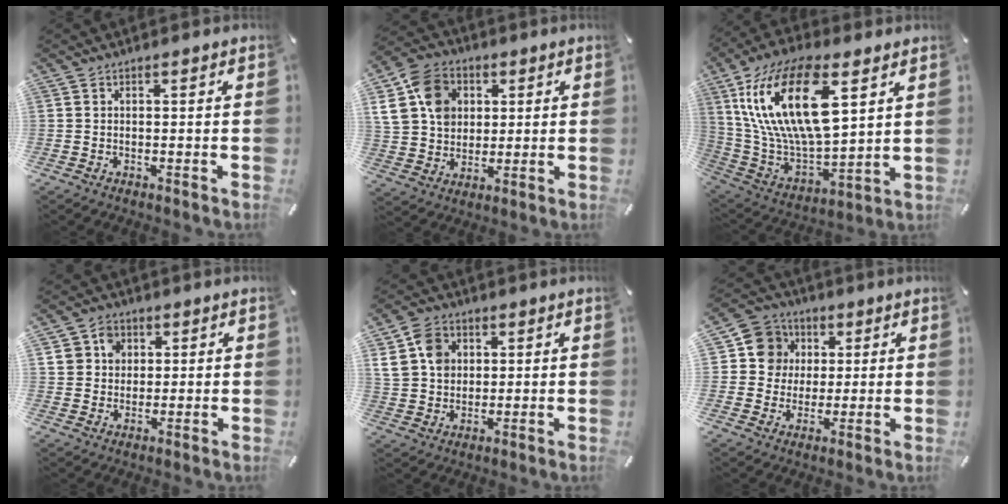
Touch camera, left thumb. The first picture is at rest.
{"total": 13.0, "force": [3.2, 10.8, 6.4], "torque": [-0.147, 0.006, 0.062]}
{"total": 24.3, "force": [10.0, 11.7, 18.8], "torque": [-0.393, -0.030, 0.167]}
{"total": 6.6, "force": [1.8, 6.1, 1.7], "torque": [-0.025, 0.007, 0.032]}
{"total": 9.0, "force": [2.3, 7.7, 4.2], "torque": [-0.096, 0.012, 0.044]}
{"total": 9.9, "force": [1.3, 9.6, 2.1], "torque": [-0.028, 0.000, 0.026]}